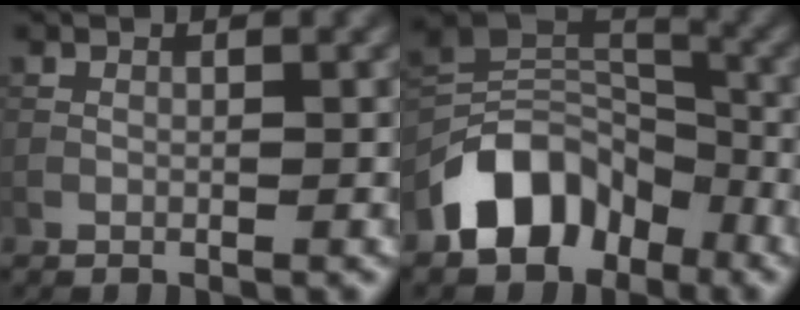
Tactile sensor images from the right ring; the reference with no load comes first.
{"total": 7.9, "force": [-4.8, 5.1, 3.6], "torque": [-0.042, 0.004, -0.098]}